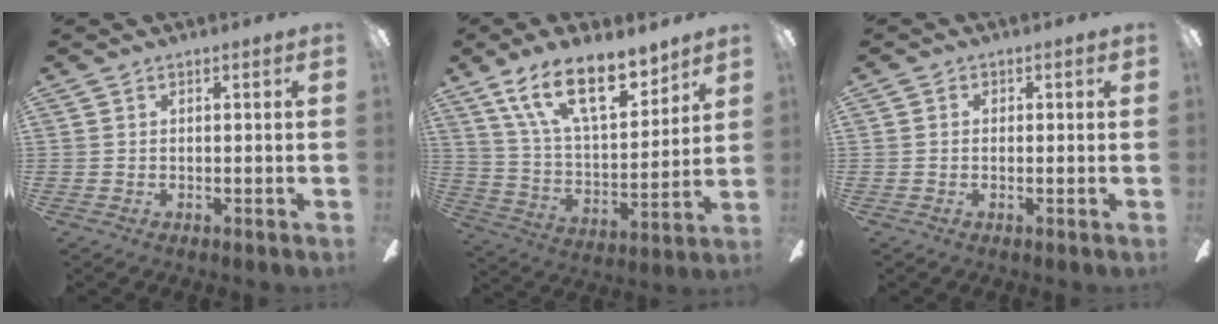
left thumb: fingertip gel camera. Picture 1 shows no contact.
{"total": 19.3, "force": [13.2, 7.9, 11.8], "torque": [-0.207, -0.068, 0.231]}
{"total": 1.0, "force": [-0.2, 0.9, 0.5], "torque": [-0.009, 0.006, -0.005]}